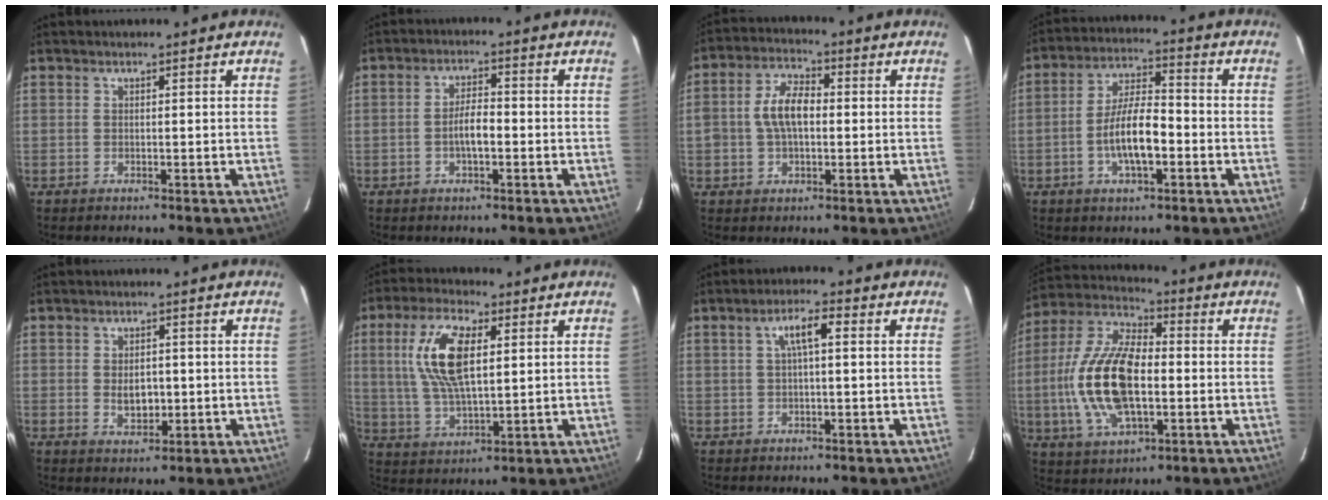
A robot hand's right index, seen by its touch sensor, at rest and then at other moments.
{"total": 4.2, "force": [-1.3, 1.4, 3.7], "torque": [-0.070, 0.004, -0.020]}
{"total": 7.6, "force": [-0.1, 4.4, 6.2], "torque": [-0.122, 0.017, 0.000]}
{"total": 9.6, "force": [-2.9, 3.1, 8.6], "torque": [-0.167, 0.004, -0.050]}
{"total": 4.3, "force": [-0.4, 2.8, 3.2], "torque": [-0.054, -0.004, 0.000]}
{"total": 13.2, "force": [3.4, 5.3, 11.6], "torque": [-0.234, 0.010, 0.070]}
{"total": 4.6, "force": [1.0, 1.1, 4.3], "torque": [-0.081, 0.012, 0.019]}
{"total": 18.5, "force": [-2.1, 8.9, 16.1], "torque": [-0.335, 0.004, -0.039]}